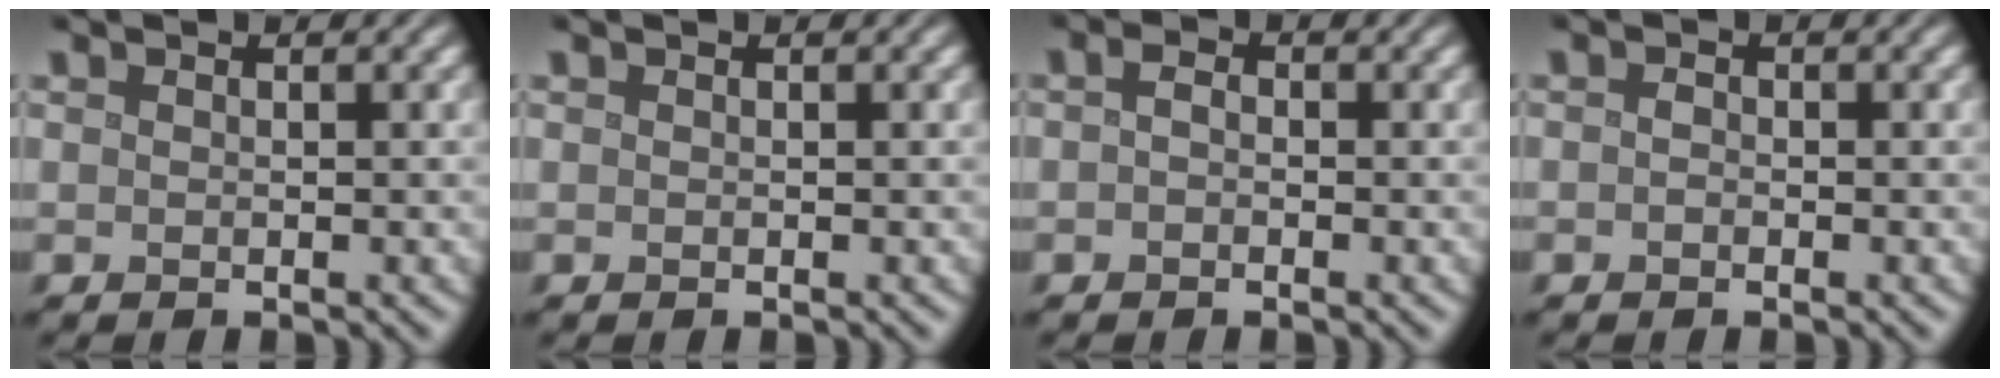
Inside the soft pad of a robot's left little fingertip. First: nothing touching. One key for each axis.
{"total": 0.0}
{"total": 1.1, "fx": -0.1, "fy": 0.7, "fz": 0.9, "tx": -0.018, "ty": 0.002, "tz": -0.007}
{"total": 0.7, "fx": -0.2, "fy": 0.4, "fz": 0.5, "tx": -0.009, "ty": 0.001, "tz": -0.006}